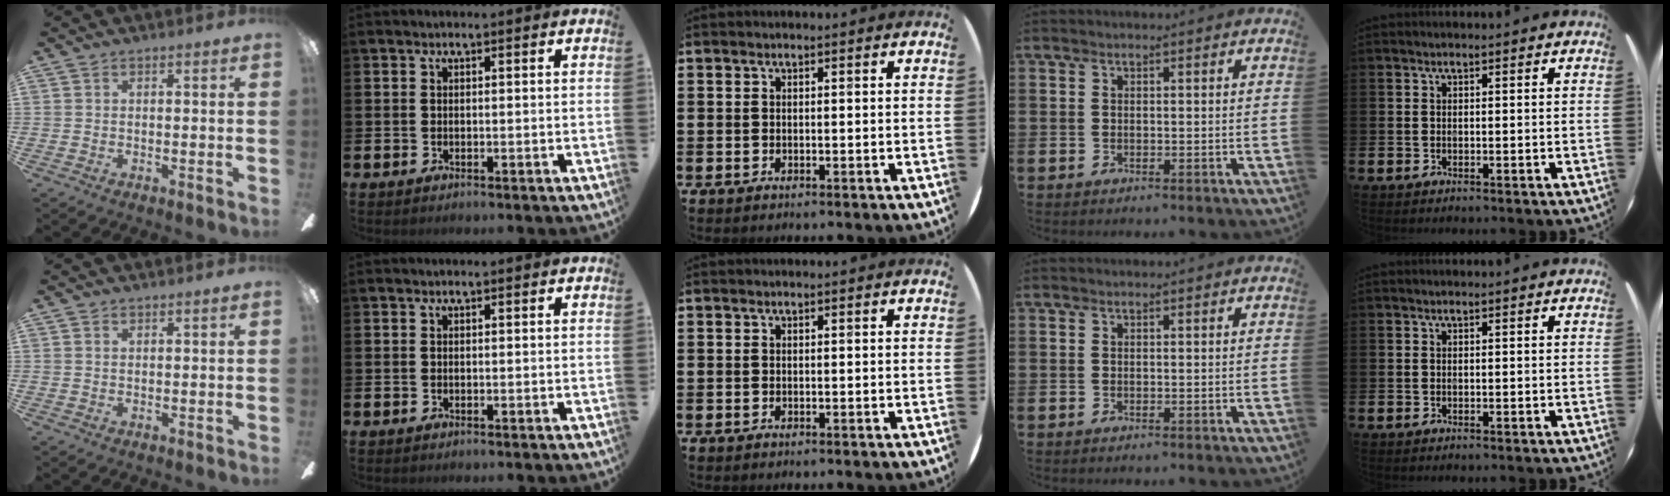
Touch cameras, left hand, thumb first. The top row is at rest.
{"thumb": {"total": 0.6, "force": [0.5, 0.3, 0.3], "torque": [-0.006, 0.003, 0.008]}}